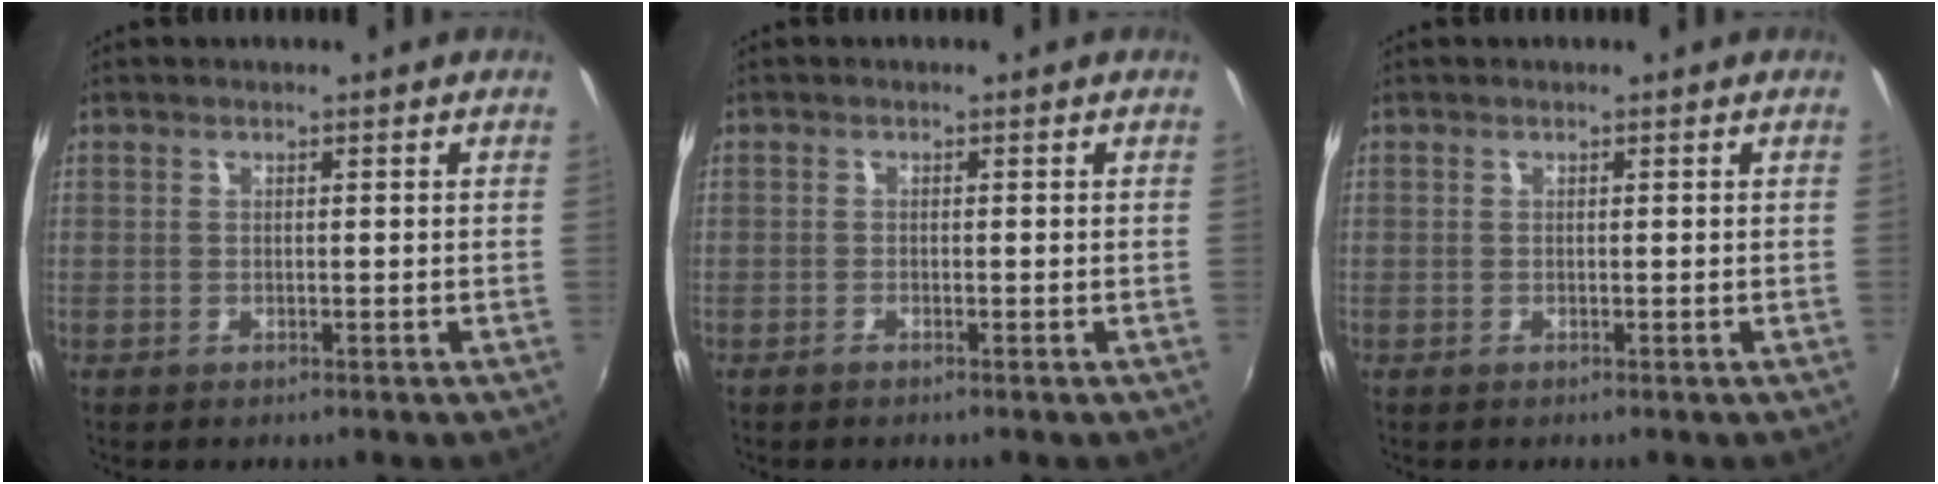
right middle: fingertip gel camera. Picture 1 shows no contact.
{"total": 0.5, "force": [-0.5, 0.0, 0.2], "torque": [-0.003, -0.001, -0.013]}
{"total": 0.0}